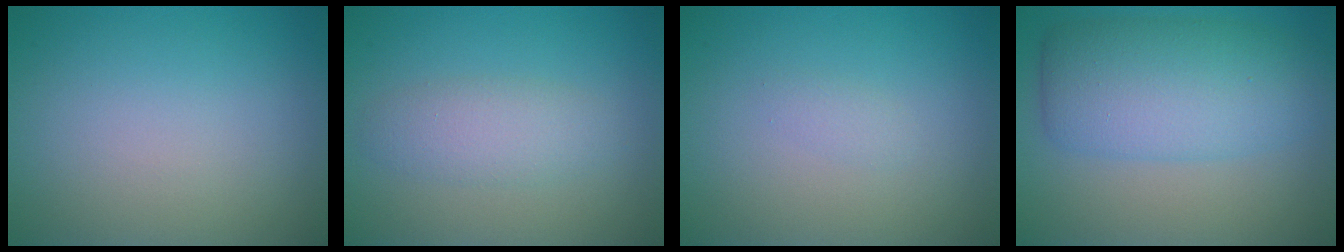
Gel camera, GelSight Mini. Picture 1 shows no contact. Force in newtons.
{"total": 2.7, "press": 2.7, "slide": 0.1}
{"total": 0.8, "press": 0.8, "slide": 0.1}
{"total": 7.1, "press": 7.1, "slide": 0.2}